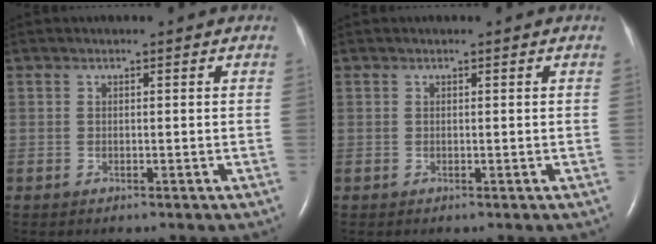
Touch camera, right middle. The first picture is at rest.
{"total": 0.0}